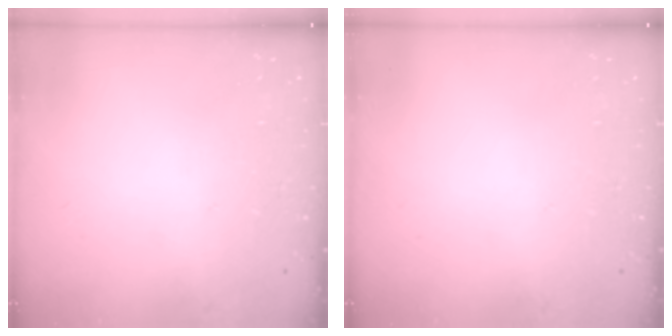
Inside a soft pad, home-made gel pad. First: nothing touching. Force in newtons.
{"total": 0.0}